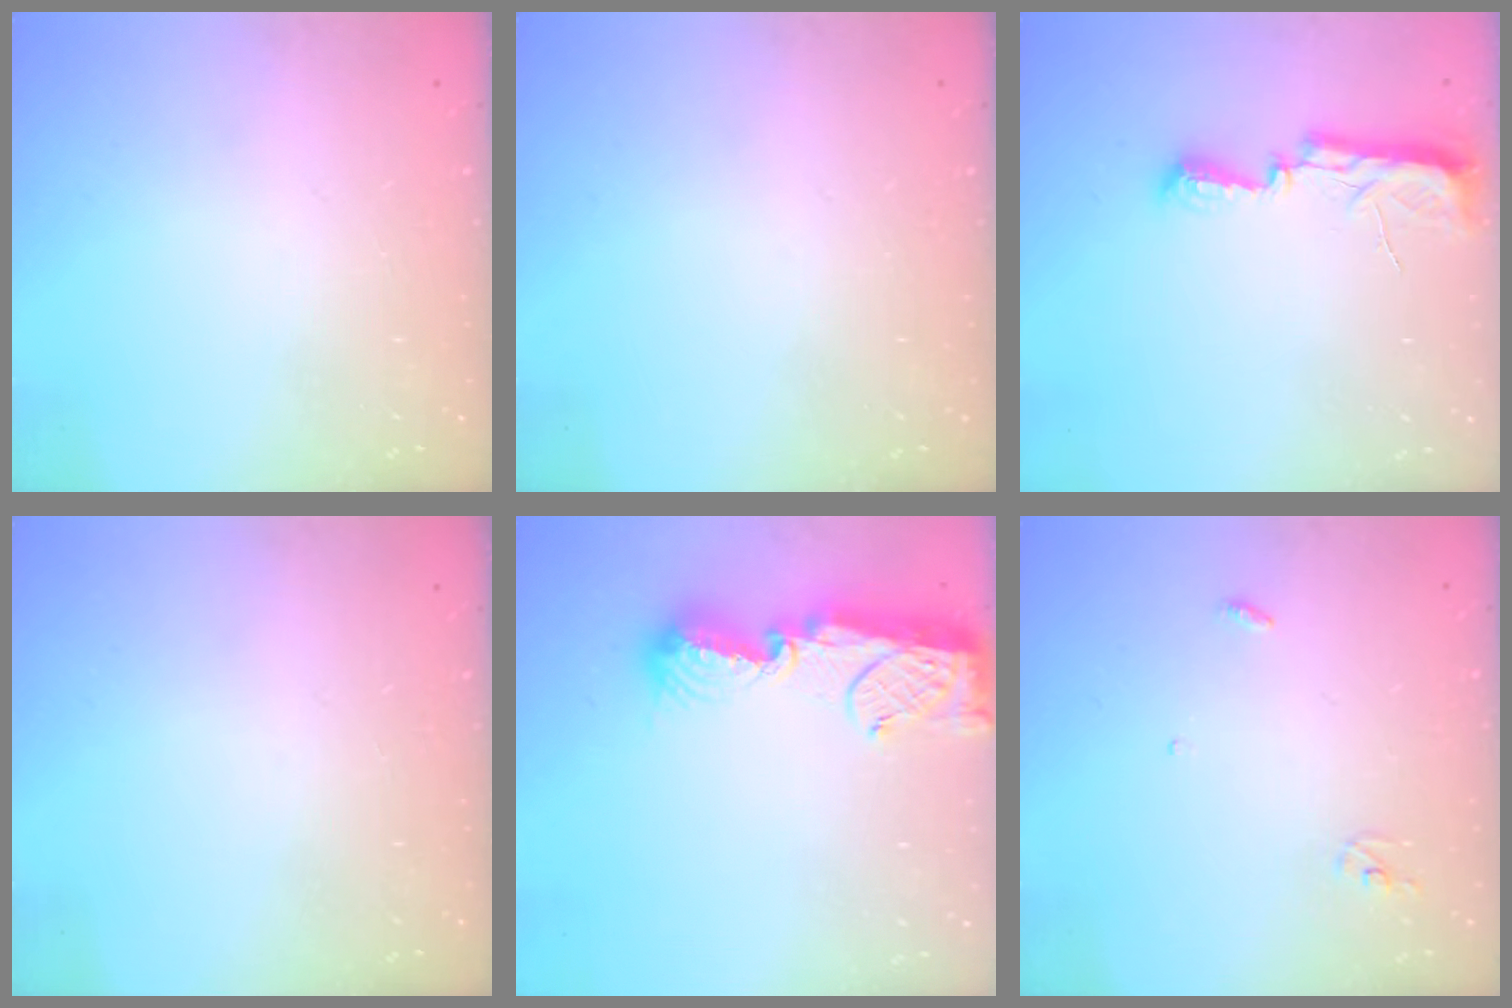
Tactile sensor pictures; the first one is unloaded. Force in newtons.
{"total": 0.0}
{"total": 9.8, "press": 8.8, "slide": 4.4}
{"total": 0.0}
{"total": 15.7, "press": 15.6, "slide": 1.3}
{"total": 3.0, "press": 2.9, "slide": 0.2}